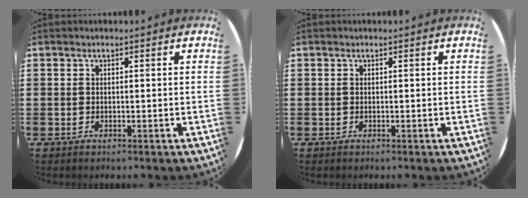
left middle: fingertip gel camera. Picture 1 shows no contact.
{"total": 0.0}